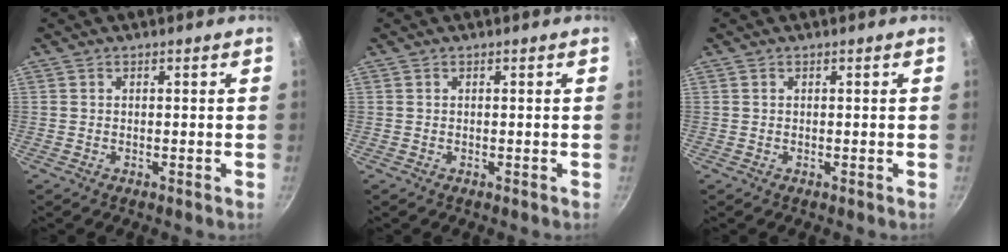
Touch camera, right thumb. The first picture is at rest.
{"total": 0.0}
{"total": 0.0}